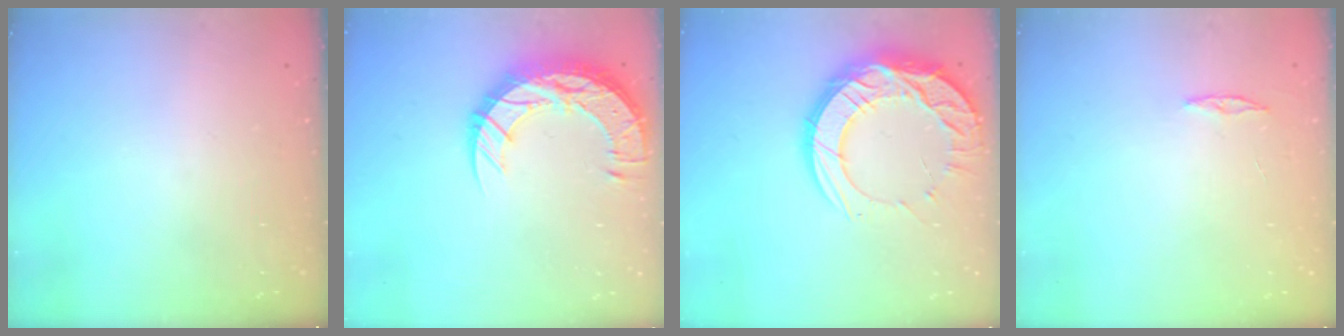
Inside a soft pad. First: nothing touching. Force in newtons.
{"total": 16.8, "press": 16.7, "slide": 1.1}
{"total": 18.6, "press": 18.6, "slide": 1.4}
{"total": 3.0, "press": 2.9, "slide": 0.3}